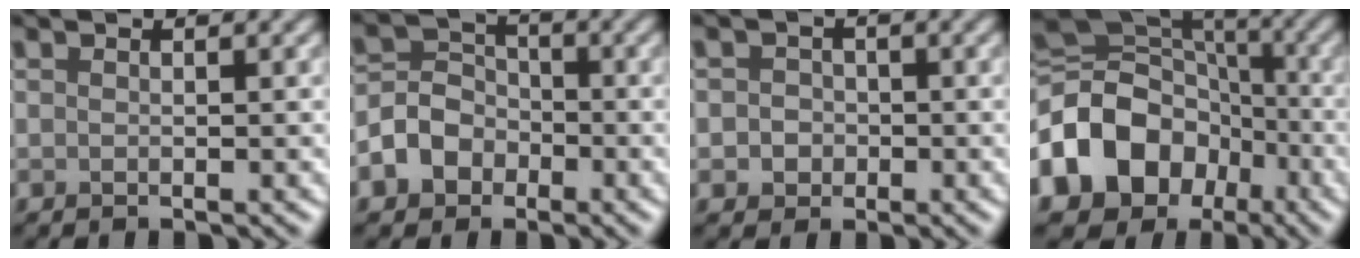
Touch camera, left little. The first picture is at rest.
{"total": 4.7, "force": [-2.1, 3.8, 1.6], "torque": [-0.015, 0.005, -0.055]}
{"total": 2.2, "force": [-0.3, 2.1, 0.8], "torque": [0.007, -0.001, -0.015]}
{"total": 15.3, "force": [-5.9, 12.2, 7.1], "torque": [-0.168, -0.005, -0.117]}